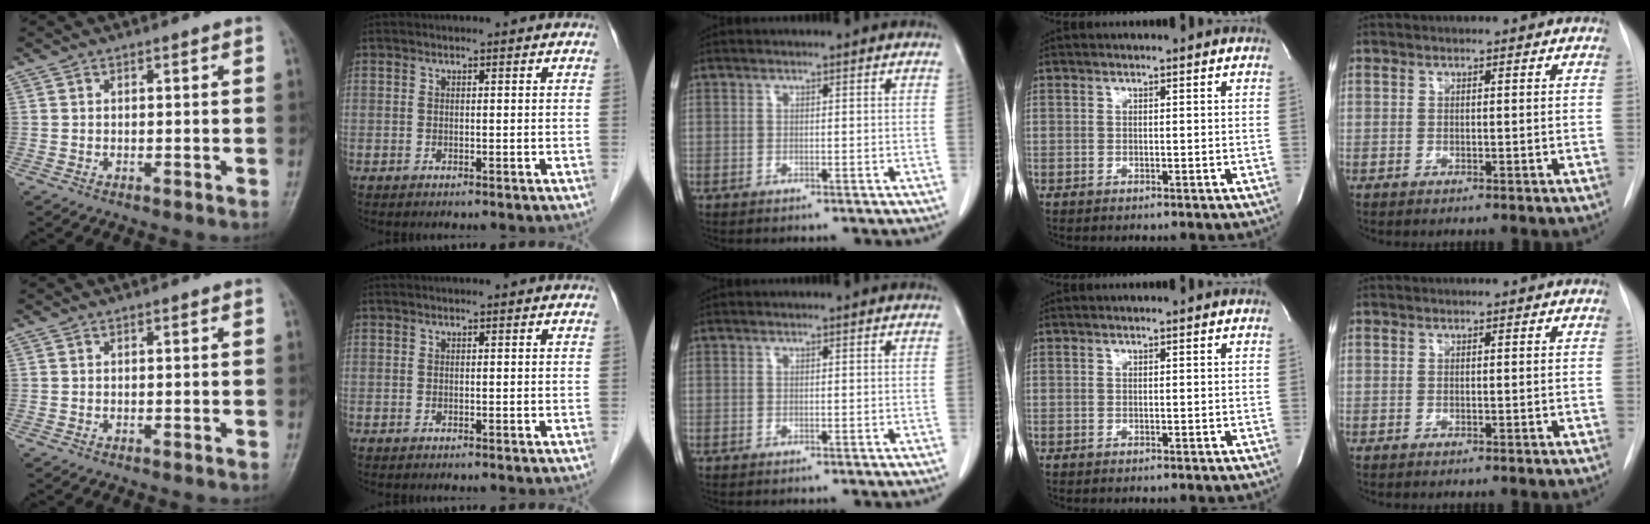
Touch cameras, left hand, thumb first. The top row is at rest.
{}